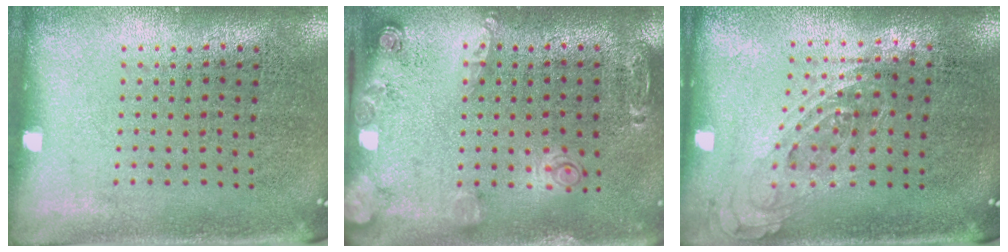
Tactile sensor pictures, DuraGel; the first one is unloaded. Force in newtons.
{"total": 1.4, "press": 1.4, "slide": 0.4}
{"total": 0.8, "press": 0.7, "slide": 0.3}